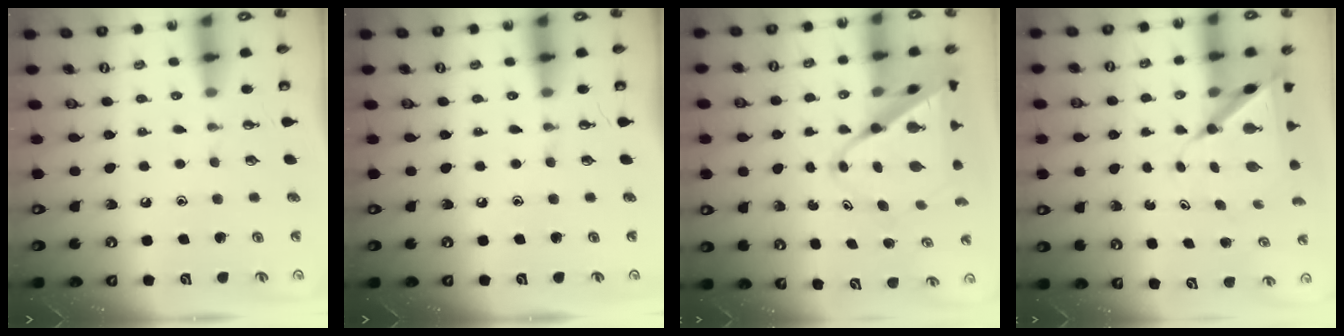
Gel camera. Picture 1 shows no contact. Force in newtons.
{"total": 0.0}
{"total": 11.7, "press": 11.6, "slide": 0.9}
{"total": 9.8, "press": 9.8, "slide": 0.4}